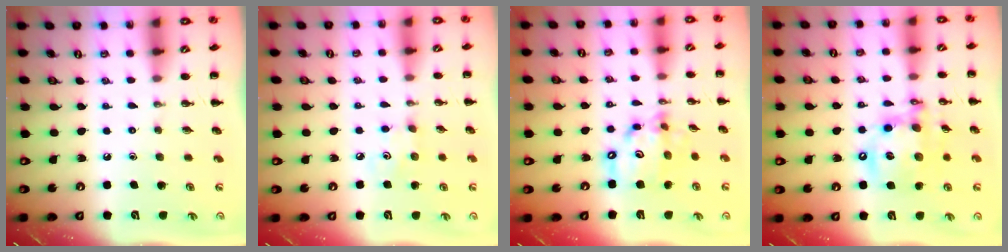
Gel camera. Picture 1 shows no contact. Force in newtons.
{"total": 3.2, "press": 3.1, "slide": 0.9}
{"total": 13.1, "press": 12.7, "slide": 3.3}
{"total": 15.1, "press": 14.7, "slide": 3.3}